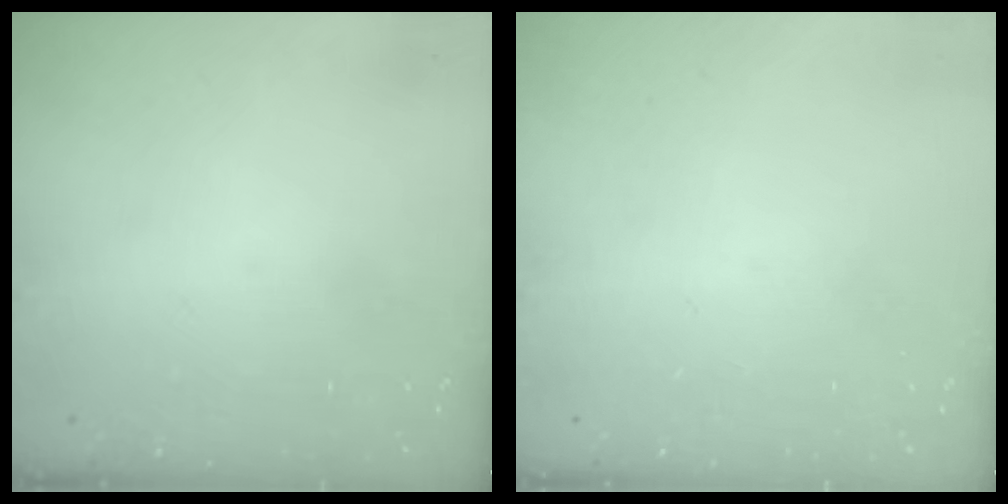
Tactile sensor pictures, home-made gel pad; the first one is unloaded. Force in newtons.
{"total": 0.0}